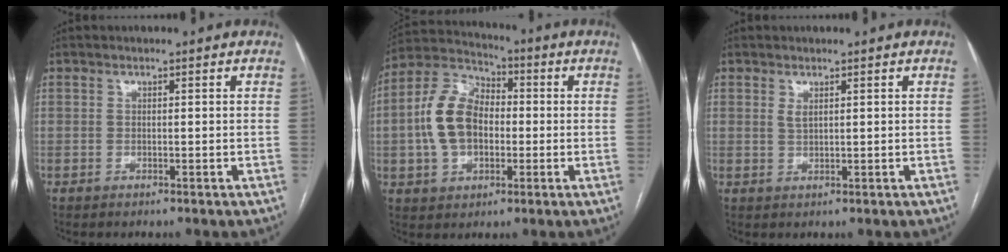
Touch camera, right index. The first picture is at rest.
{"total": 12.0, "force": [-0.7, 7.8, 9.1], "torque": [-0.207, 0.033, -0.014]}
{"total": 1.2, "force": [0.7, 0.3, 0.9], "torque": [-0.020, -0.003, 0.016]}